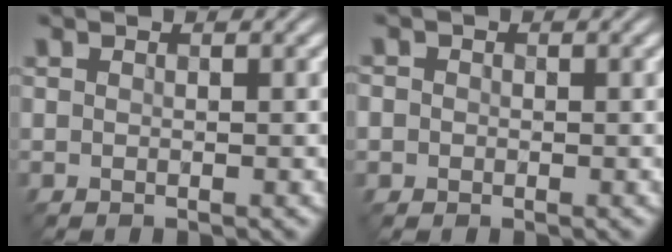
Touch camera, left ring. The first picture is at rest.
{"total": 1.4, "force": [0.1, 1.3, 0.4], "torque": [0.000, 0.002, -0.009]}